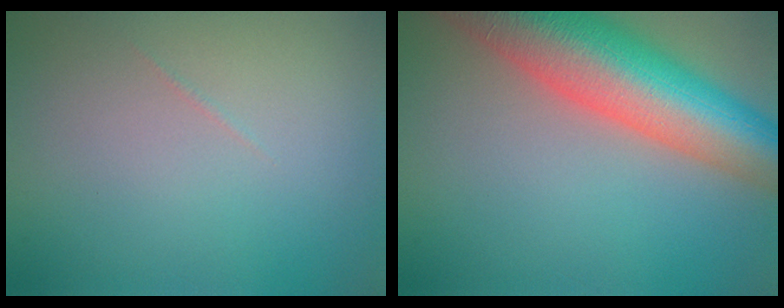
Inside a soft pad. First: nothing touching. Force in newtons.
{"total": 12.0, "press": 12.0, "slide": 0.6}